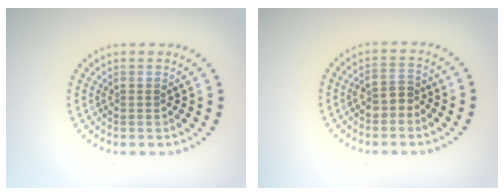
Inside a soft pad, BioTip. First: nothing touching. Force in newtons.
{"total": 2.0, "press": 1.9, "slide": 0.7}